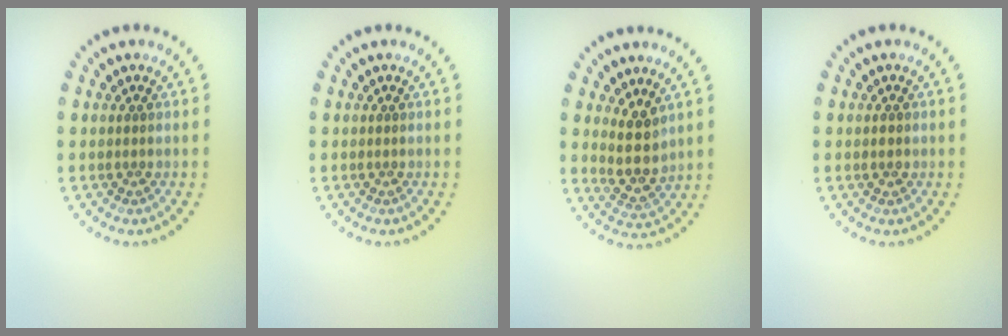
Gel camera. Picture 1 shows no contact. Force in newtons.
{"total": 0.0}
{"total": 3.0, "press": 2.6, "slide": 1.5}
{"total": 1.1, "press": 1.1, "slide": 0.1}